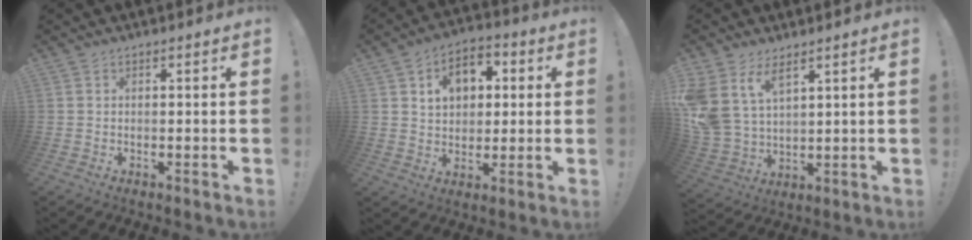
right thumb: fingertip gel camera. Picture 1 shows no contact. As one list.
[{"total": 11.1, "force": [3.8, 8.2, 6.4], "torque": [-0.101, -0.002, 0.074]}, {"total": 10.8, "force": [6.5, 6.4, 5.8], "torque": [-0.135, -0.043, 0.128]}]